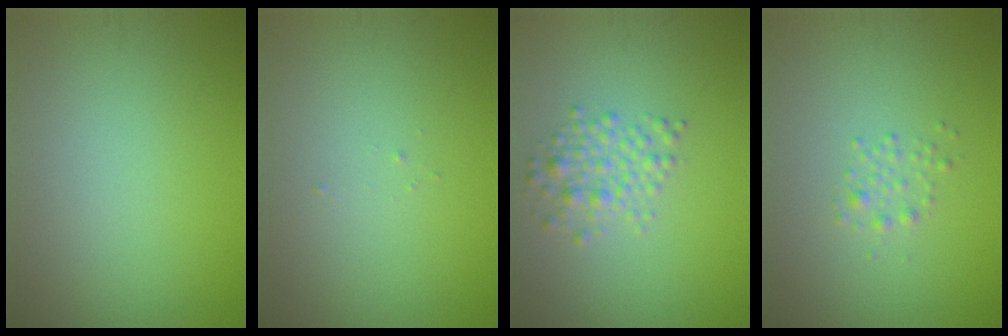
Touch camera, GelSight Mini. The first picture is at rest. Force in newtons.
{"total": 0.0}
{"total": 2.5, "press": 2.5, "slide": 0.1}
{"total": 1.1, "press": 1.1, "slide": 0.0}